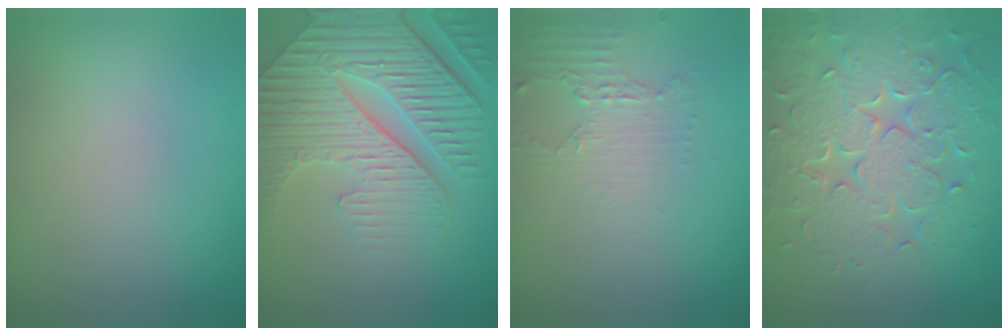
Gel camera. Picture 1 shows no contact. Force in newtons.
{"total": 8.2, "press": 6.3, "slide": 5.2}
{"total": 2.1, "press": 1.5, "slide": 1.4}
{"total": 8.3, "press": 6.3, "slide": 5.5}